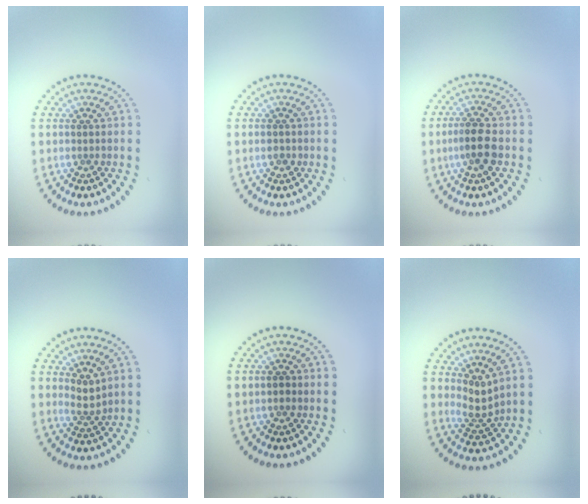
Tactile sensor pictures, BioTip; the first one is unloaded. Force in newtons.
{"total": 0.9, "press": 0.9, "slide": 0.1}
{"total": 3.4, "press": 3.2, "slide": 1.2}
{"total": 1.8, "press": 1.3, "slide": 1.3}
{"total": 0.7, "press": 0.6, "slide": 0.1}
{"total": 2.3, "press": 1.6, "slide": 1.7}